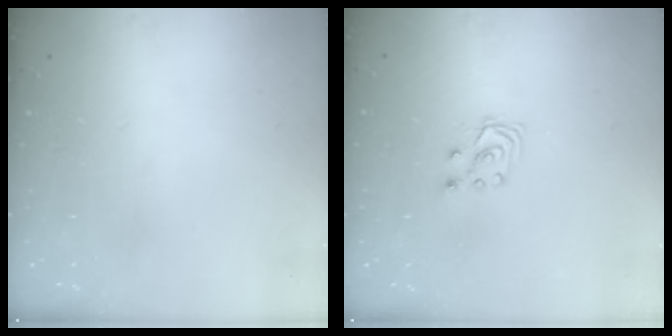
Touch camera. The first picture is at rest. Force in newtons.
{"total": 2.8, "press": 2.7, "slide": 0.7}